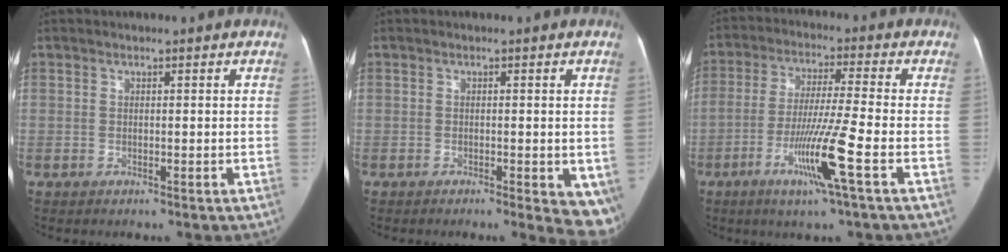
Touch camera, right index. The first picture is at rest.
{"total": 6.6, "force": [-2.6, 2.2, 5.6], "torque": [-0.054, -0.013, -0.036]}
{"total": 10.3, "force": [-4.4, -1.3, 9.2], "torque": [-0.175, -0.024, -0.088]}